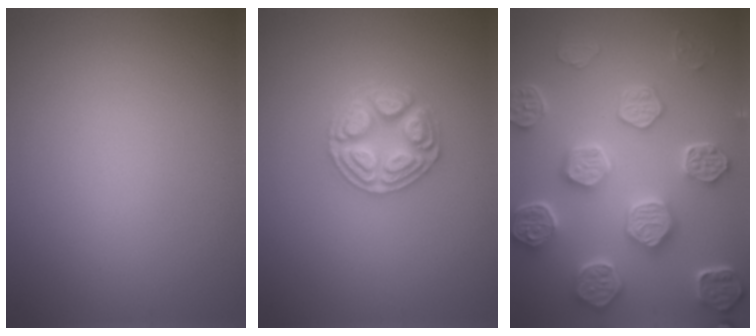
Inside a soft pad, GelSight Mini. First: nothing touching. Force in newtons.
{"total": 4.4, "press": 4.4, "slide": 0.5}
{"total": 8.0, "press": 6.4, "slide": 4.7}